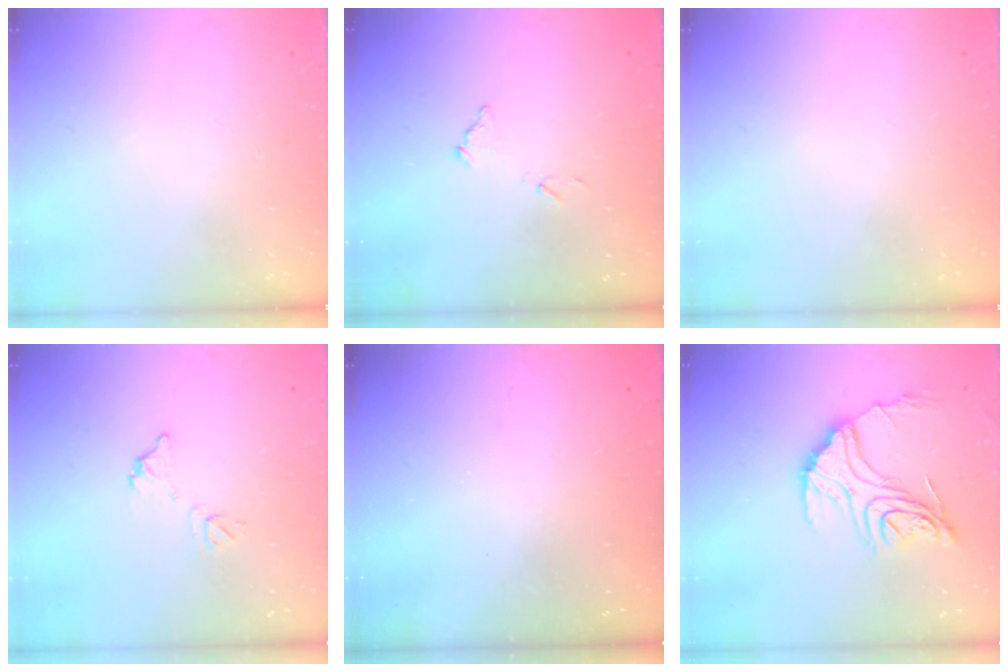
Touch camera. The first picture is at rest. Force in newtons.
{"total": 6.5, "press": 6.5, "slide": 0.4}
{"total": 0.0}
{"total": 6.2, "press": 6.2, "slide": 0.3}
{"total": 2.9, "press": 2.9, "slide": 0.2}
{"total": 16.1, "press": 16.0, "slide": 1.6}